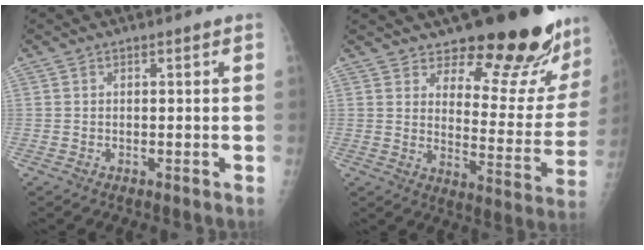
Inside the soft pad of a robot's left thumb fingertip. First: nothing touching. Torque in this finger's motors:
{"motor_torque": [0.65, 0.58, 0.31, -0.28, 0.16]}